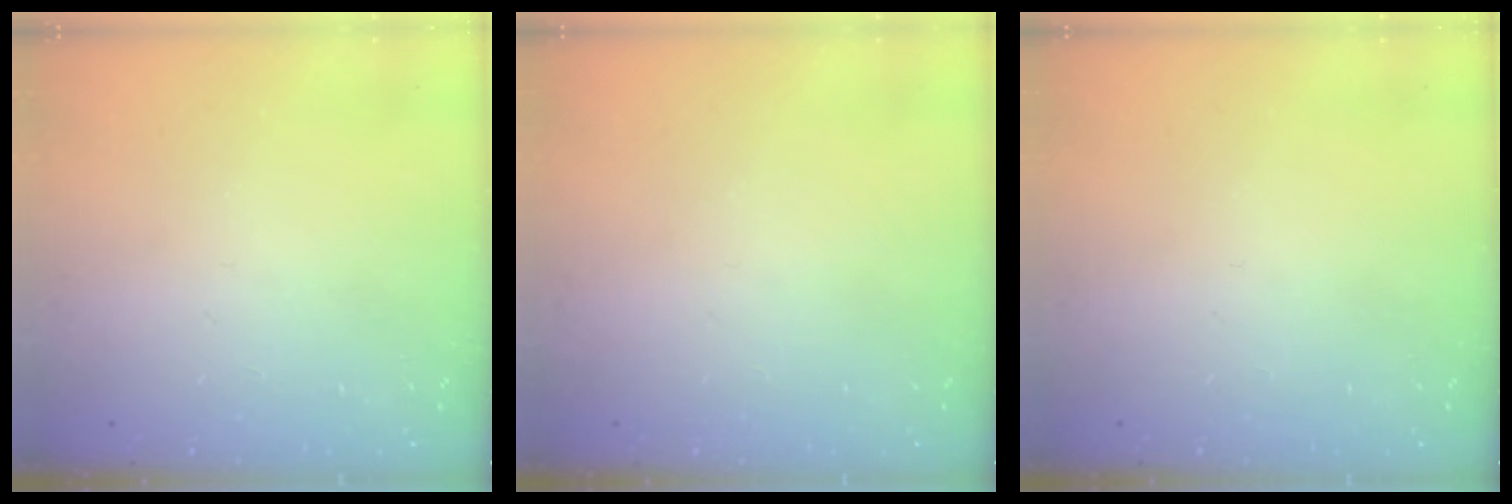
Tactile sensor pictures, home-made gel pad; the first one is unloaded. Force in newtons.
{"total": 0.0}
{"total": 0.0}